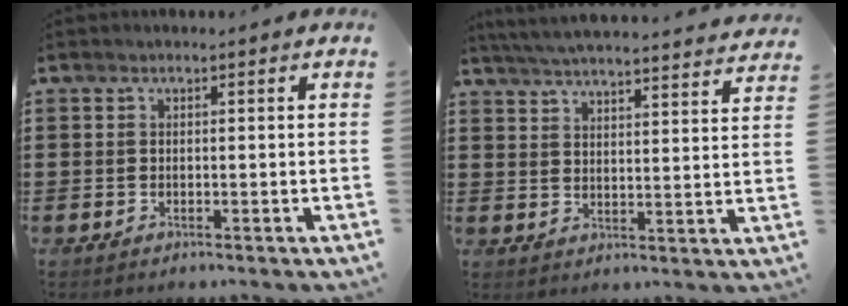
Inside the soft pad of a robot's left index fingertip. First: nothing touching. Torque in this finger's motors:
{"motor_torque": [2.14, 0.00, -0.04, 0.06]}